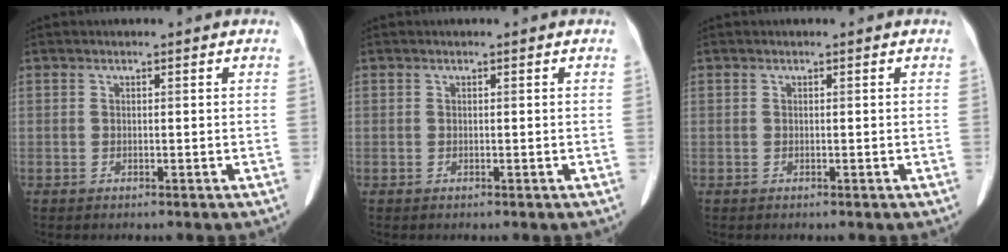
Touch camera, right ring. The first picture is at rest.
{"total": 0.0}
{"total": 0.0}